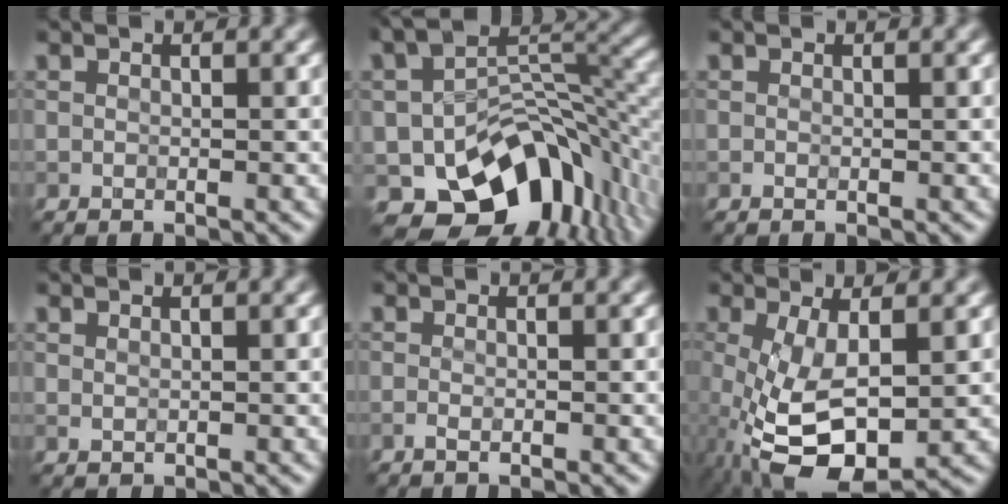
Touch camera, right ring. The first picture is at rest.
{"total": 12.7, "force": [-5.9, 8.1, 7.9], "torque": [-0.115, -0.013, -0.088]}
{"total": 0.0}
{"total": 0.7, "force": [0.6, 0.2, 0.3], "torque": [-0.003, -0.002, 0.011]}
{"total": 0.9, "force": [-0.7, 0.0, 0.5], "torque": [-0.006, 0.000, -0.012]}
{"total": 7.9, "force": [-2.5, 3.1, 6.8], "torque": [-0.149, -0.012, -0.040]}